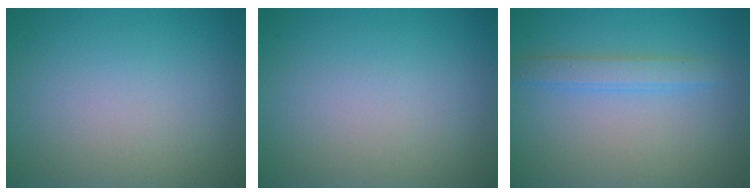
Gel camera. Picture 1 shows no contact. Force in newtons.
{"total": 0.0}
{"total": 2.2, "press": 2.2, "slide": 0.1}